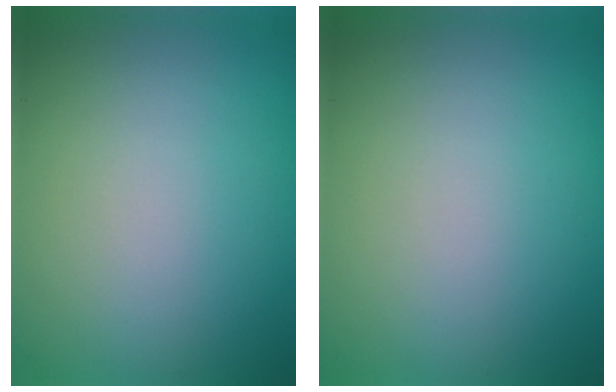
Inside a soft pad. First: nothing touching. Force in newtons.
{"total": 0.0}